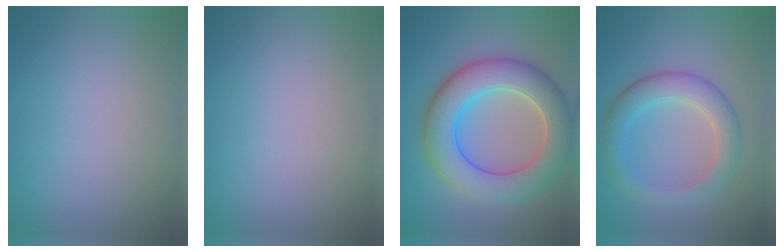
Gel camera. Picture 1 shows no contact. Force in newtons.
{"total": 0.0}
{"total": 8.9, "press": 8.9, "slide": 0.4}
{"total": 5.3, "press": 5.3, "slide": 0.0}